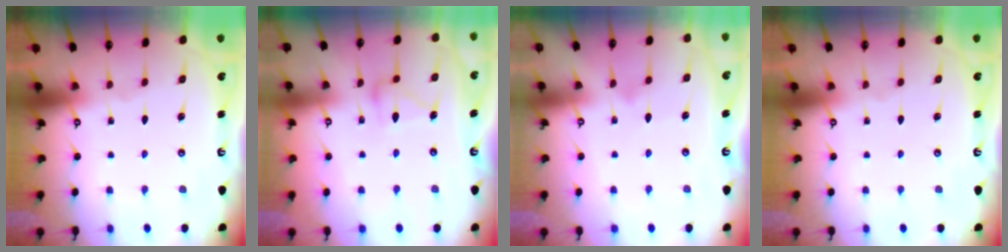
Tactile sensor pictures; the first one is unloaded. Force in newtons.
{"total": 11.9, "press": 11.9, "slide": 0.6}
{"total": 5.6, "press": 5.6, "slide": 0.2}
{"total": 0.0}